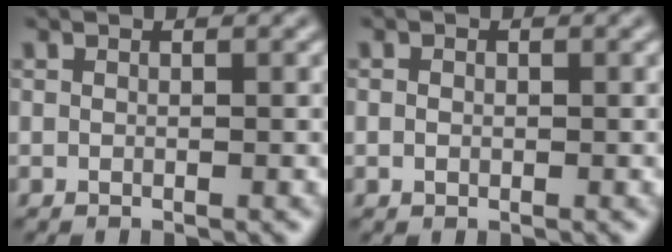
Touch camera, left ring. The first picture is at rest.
{"total": 0.7, "force": [0.0, 0.6, 0.4], "torque": [-0.006, -0.001, -0.001]}